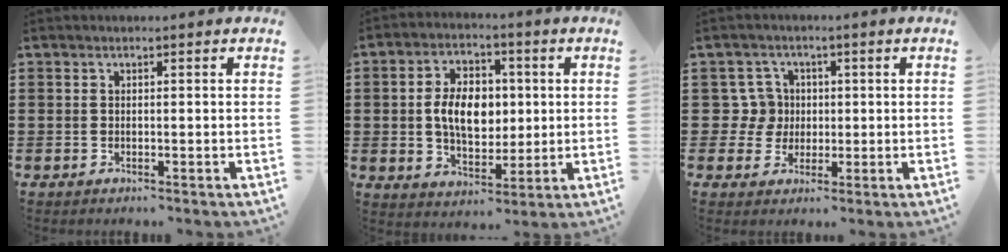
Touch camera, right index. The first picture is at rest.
{"total": 8.4, "force": [0.6, 5.4, 6.4], "torque": [-0.122, 0.010, 0.006]}
{"total": 5.6, "force": [0.4, 5.3, 1.6], "torque": [-0.053, 0.016, 0.010]}